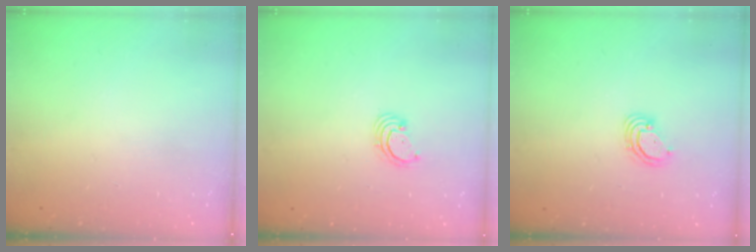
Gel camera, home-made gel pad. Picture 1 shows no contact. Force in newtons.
{"total": 2.5, "press": 2.5, "slide": 0.3}
{"total": 3.6, "press": 3.6, "slide": 0.3}